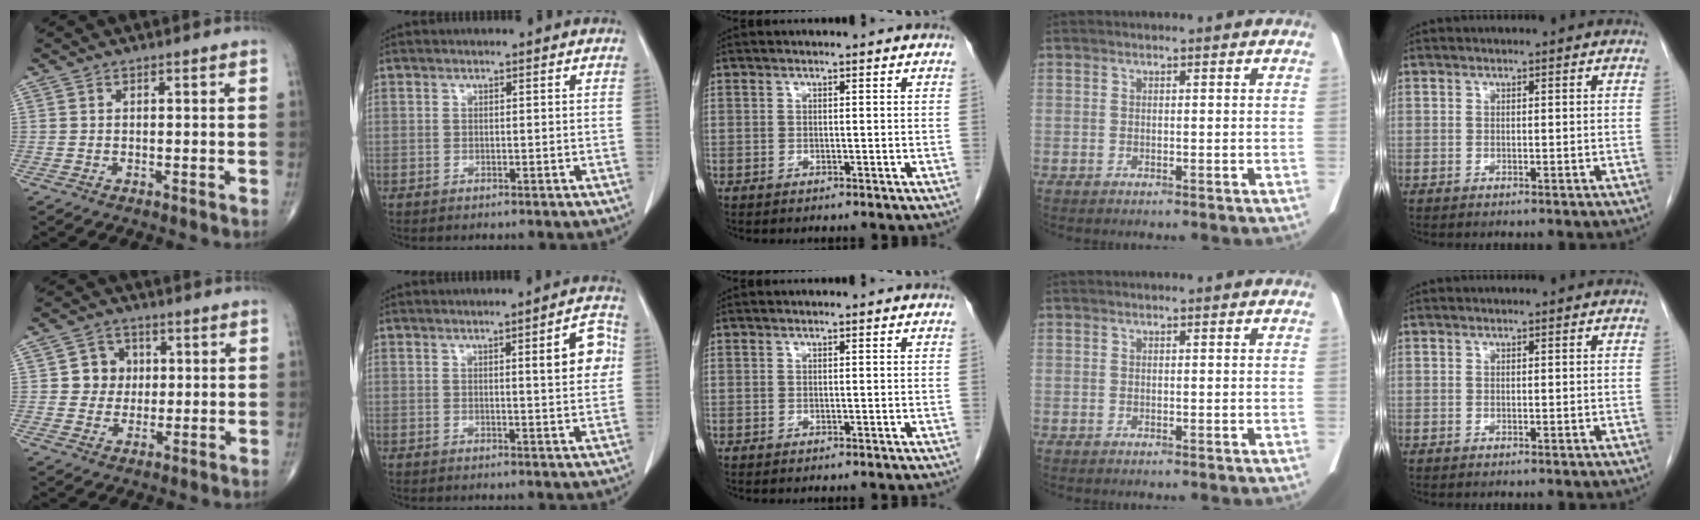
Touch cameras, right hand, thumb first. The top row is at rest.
{"thumb": {"total": 6.0, "force": [1.0, 5.6, 1.9], "torque": [0.007, 0.005, 0.012]}, "index": {"total": 6.0, "force": [1.5, 1.0, 5.7], "torque": [-0.069, 0.006, 0.018]}, "middle": {"total": 1.4, "force": [-1.3, 0.0, 0.4], "torque": [-0.008, -0.001, -0.018]}}